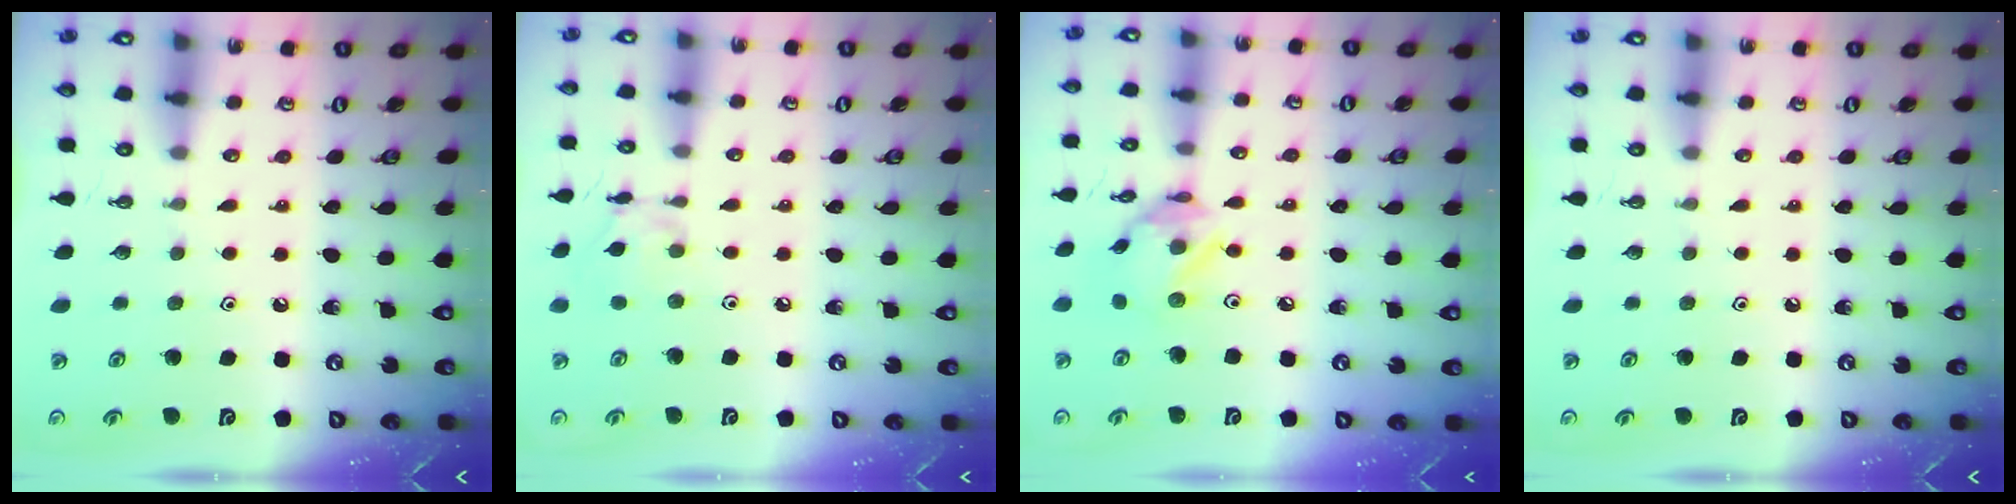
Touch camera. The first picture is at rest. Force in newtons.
{"total": 9.1, "press": 9.1, "slide": 0.5}
{"total": 12.2, "press": 12.1, "slide": 1.1}
{"total": 0.0}